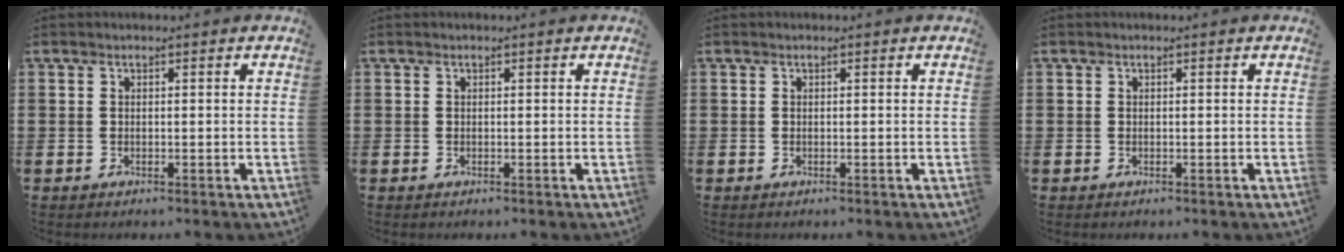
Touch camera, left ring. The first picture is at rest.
{"total": 0.0}
{"total": 0.0}
{"total": 0.0}